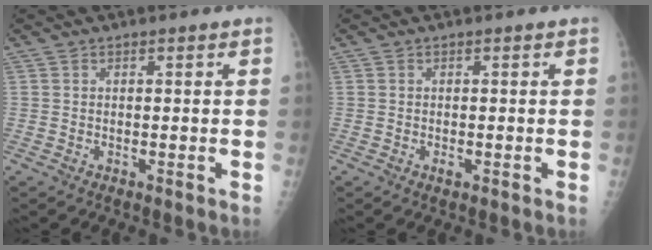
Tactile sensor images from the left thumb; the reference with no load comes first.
{"total": 0.7, "force": [-0.3, 0.4, 0.5], "torque": [-0.009, -0.002, -0.005]}